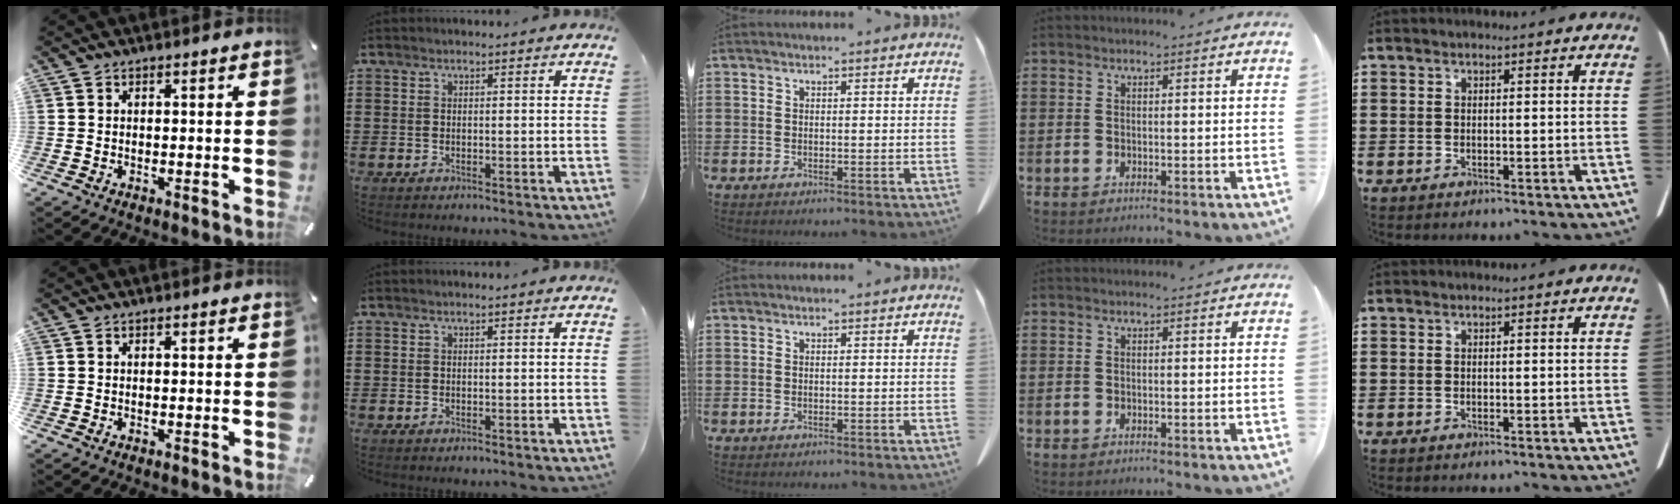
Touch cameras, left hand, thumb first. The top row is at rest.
{}